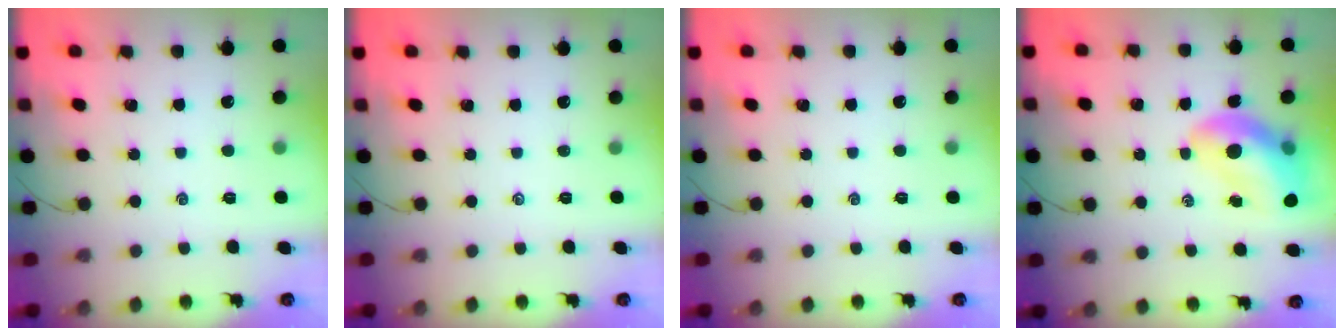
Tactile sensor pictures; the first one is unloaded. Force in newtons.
{"total": 0.0}
{"total": 0.0}
{"total": 13.6, "press": 13.1, "slide": 3.7}